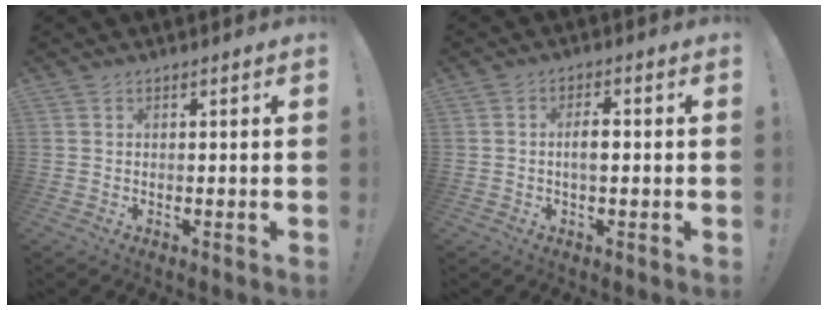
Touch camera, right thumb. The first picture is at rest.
{"total": 4.3, "force": [-0.4, 1.6, 3.9], "torque": [-0.070, 0.006, -0.012]}